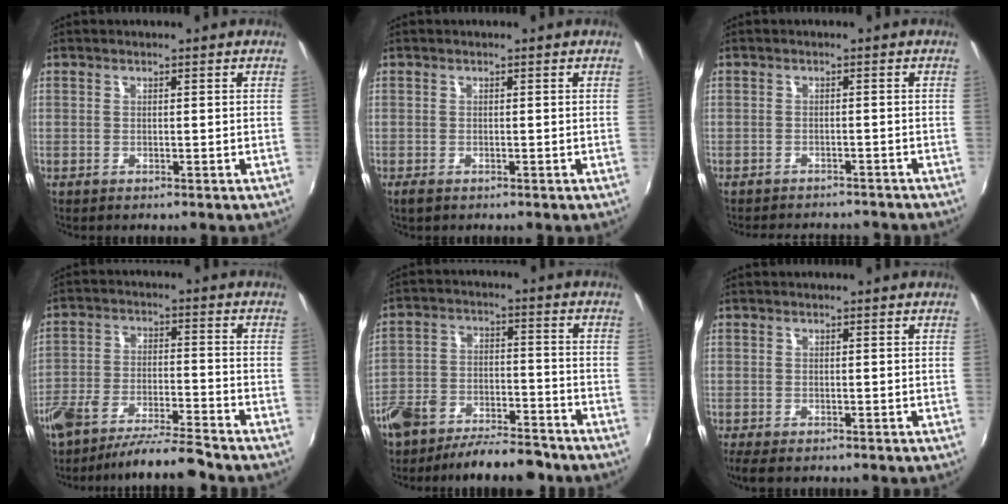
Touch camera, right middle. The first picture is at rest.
{"total": 1.3, "force": [-0.9, 0.7, 0.7], "torque": [-0.014, -0.005, -0.017]}
{"total": 8.1, "force": [-7.3, 2.5, 2.5], "torque": [-0.062, -0.008, -0.098]}
{"total": 10.7, "force": [-9.6, 0.6, 4.9], "torque": [-0.104, -0.010, -0.169]}
{"total": 12.8, "force": [-9.9, 5.3, 6.0], "torque": [-0.135, 0.006, -0.157]}
{"total": 3.1, "force": [-2.3, 1.0, 1.9], "torque": [-0.040, -0.017, -0.038]}